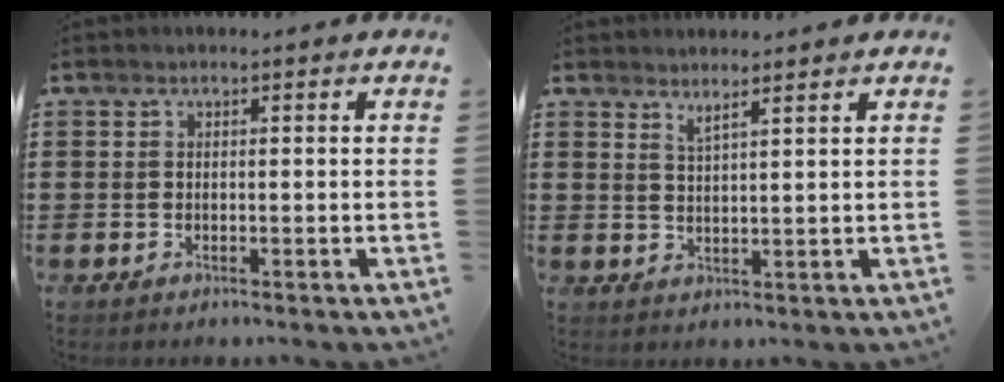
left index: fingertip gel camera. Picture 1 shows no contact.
{"total": 2.4, "force": [2.3, -0.3, 0.7], "torque": [-0.019, -0.006, 0.044]}